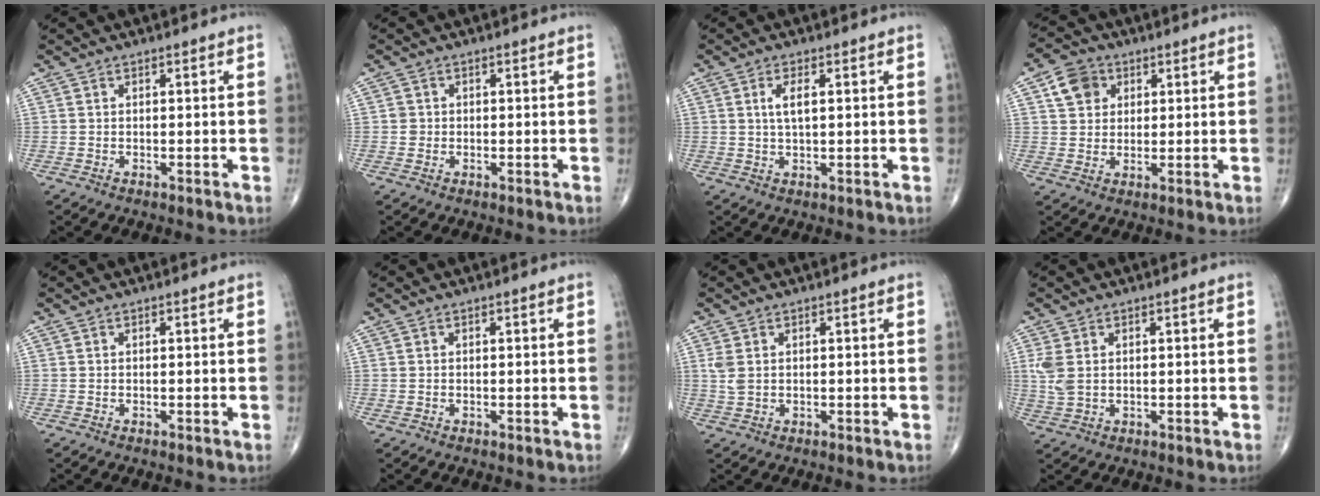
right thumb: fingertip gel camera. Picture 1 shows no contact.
{"total": 1.2, "force": [-0.1, 1.2, 0.1], "torque": [0.005, 0.004, -0.001]}
{"total": 3.5, "force": [0.9, 1.2, 3.2], "torque": [-0.060, -0.001, 0.017]}
{"total": 6.0, "force": [2.3, 4.7, 2.9], "torque": [-0.035, 0.000, 0.039]}
{"total": 0.0}
{"total": 0.0}
{"total": 2.5, "force": [0.7, 1.6, 1.8], "torque": [-0.046, 0.006, 0.020]}
{"total": 3.9, "force": [0.9, 2.5, 2.9], "torque": [-0.080, 0.004, 0.024]}